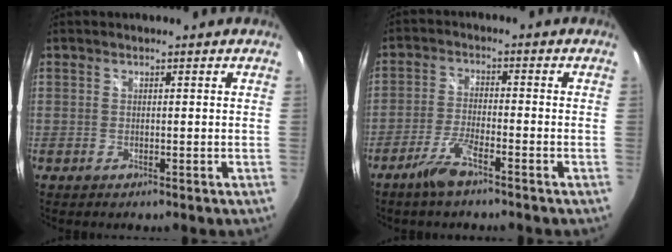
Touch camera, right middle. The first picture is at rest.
{"total": 5.9, "force": [-4.3, 0.8, 3.9], "torque": [-0.094, -0.004, -0.084]}